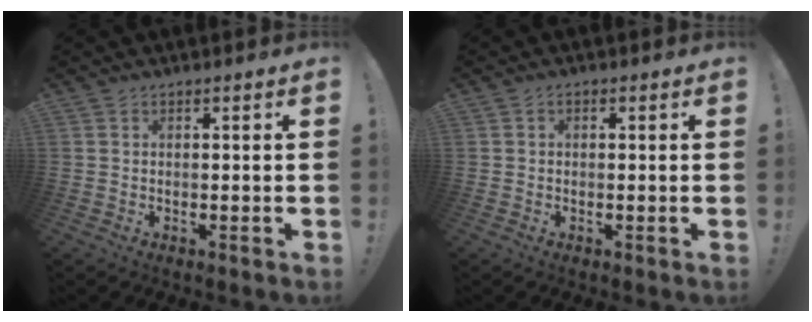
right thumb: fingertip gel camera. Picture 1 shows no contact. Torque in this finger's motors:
{"motor_torque": [0.12, -0.16, -0.80, 0.09, 0.06]}